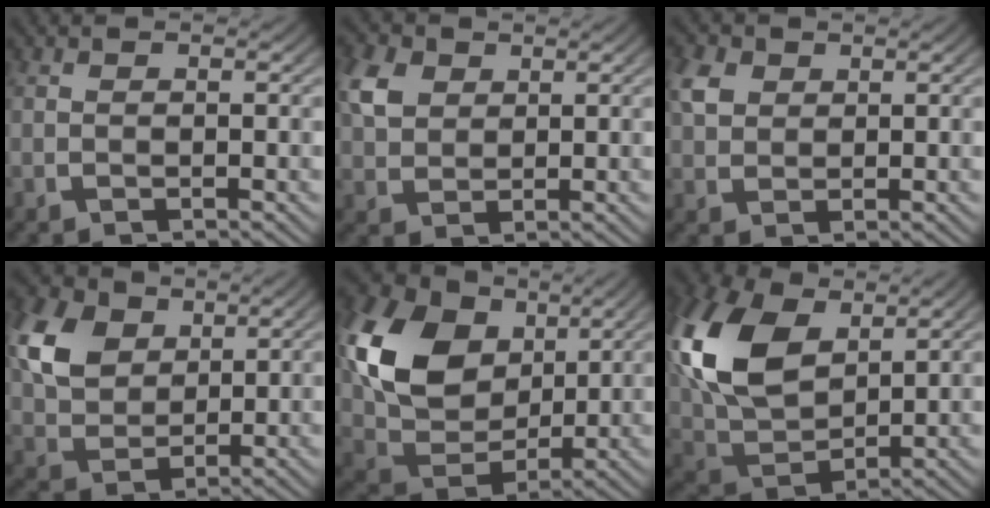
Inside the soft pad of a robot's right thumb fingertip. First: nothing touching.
{"total": 4.1, "force": [2.0, 2.8, 2.2], "torque": [-0.049, -0.003, 0.044]}
{"total": 2.9, "force": [1.5, 2.1, 1.4], "torque": [-0.033, -0.002, 0.034]}
{"total": 8.6, "force": [2.7, 6.3, 5.3], "torque": [-0.133, -0.026, 0.061]}
{"total": 13.5, "force": [2.3, 9.5, 9.3], "torque": [-0.211, -0.032, 0.045]}
{"total": 12.8, "force": [2.5, 8.7, 9.1], "torque": [-0.222, -0.034, 0.060]}